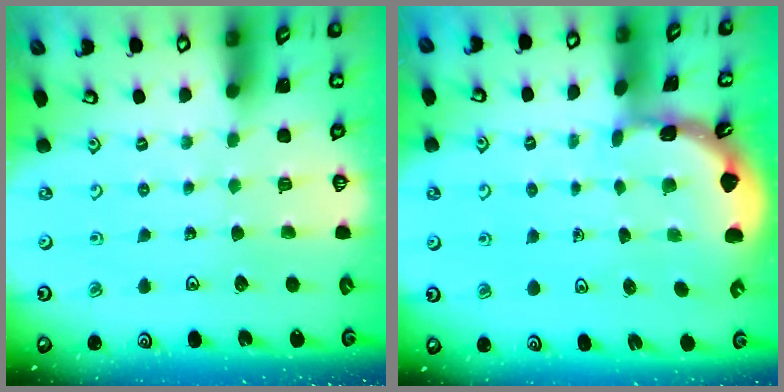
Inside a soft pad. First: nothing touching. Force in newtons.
{"total": 1.8, "press": 1.8, "slide": 0.2}